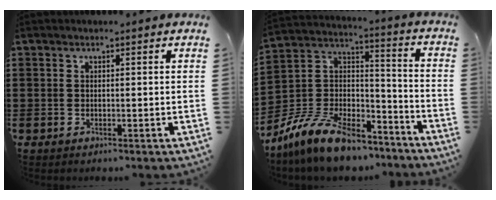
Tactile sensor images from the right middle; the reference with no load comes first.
{"total": 12.0, "force": [-9.9, 3.9, 5.5], "torque": [-0.125, 0.026, -0.197]}